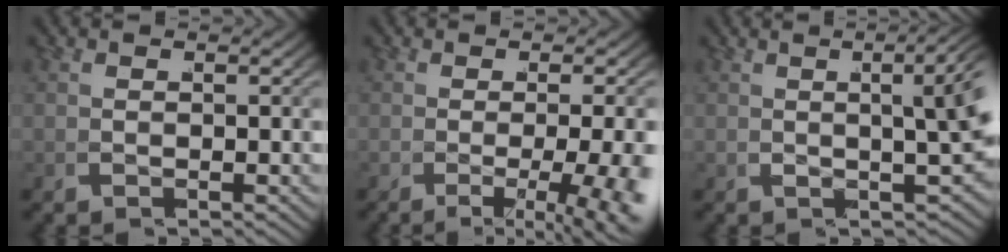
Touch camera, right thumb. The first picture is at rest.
{"total": 6.9, "force": [-2.5, 2.0, 6.1], "torque": [-0.072, -0.008, -0.035]}
{"total": 6.2, "force": [2.2, 2.2, 5.3], "torque": [-0.039, 0.029, 0.022]}